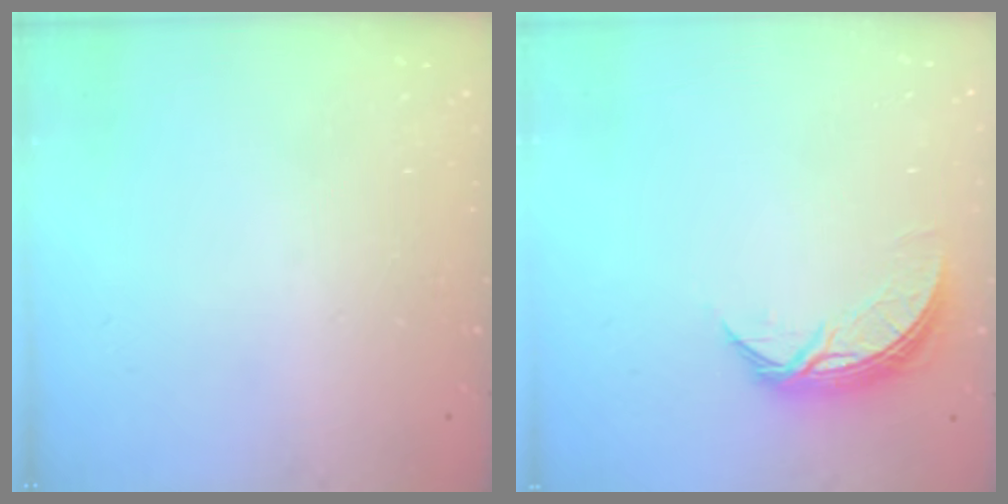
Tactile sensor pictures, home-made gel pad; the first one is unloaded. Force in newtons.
{"total": 7.6, "press": 7.6, "slide": 0.5}